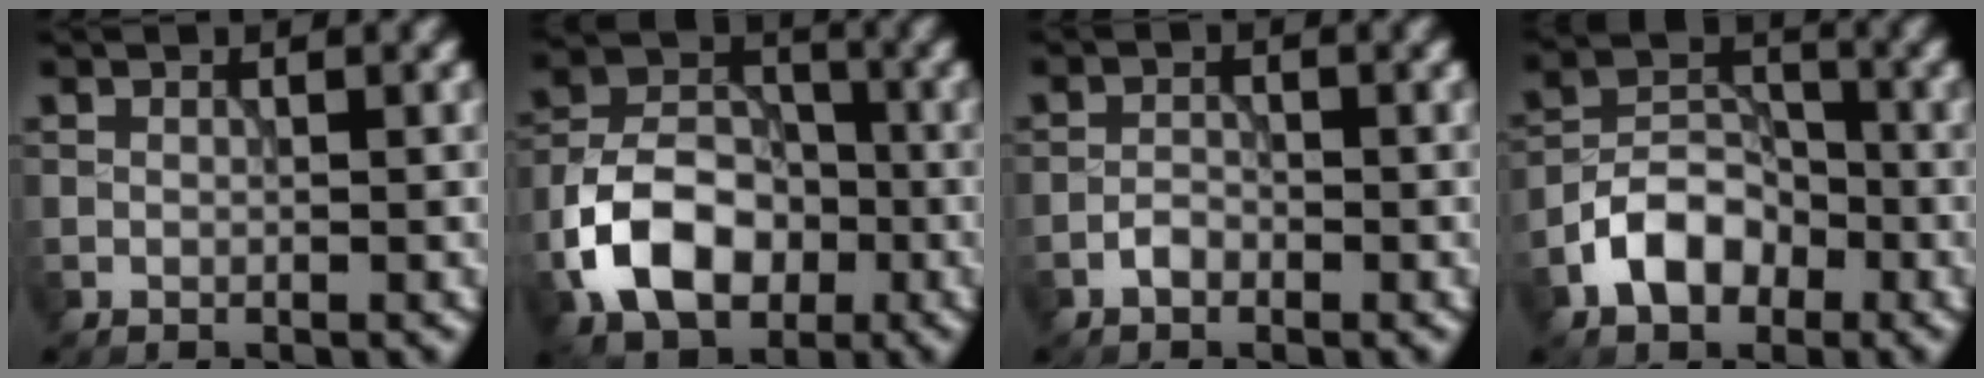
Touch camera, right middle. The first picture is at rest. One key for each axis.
{"total": 8.7, "fx": -3.2, "fy": 5.9, "fz": 5.4, "tx": -0.099, "ty": 0.006, "tz": -0.068}
{"total": 1.3, "fx": -0.8, "fy": 0.7, "fz": 0.6, "tx": -0.011, "ty": 0.003, "tz": -0.019}
{"total": 5.3, "fx": -2.7, "fy": 3.5, "fz": 2.8, "tx": -0.048, "ty": 0.005, "tz": -0.057}